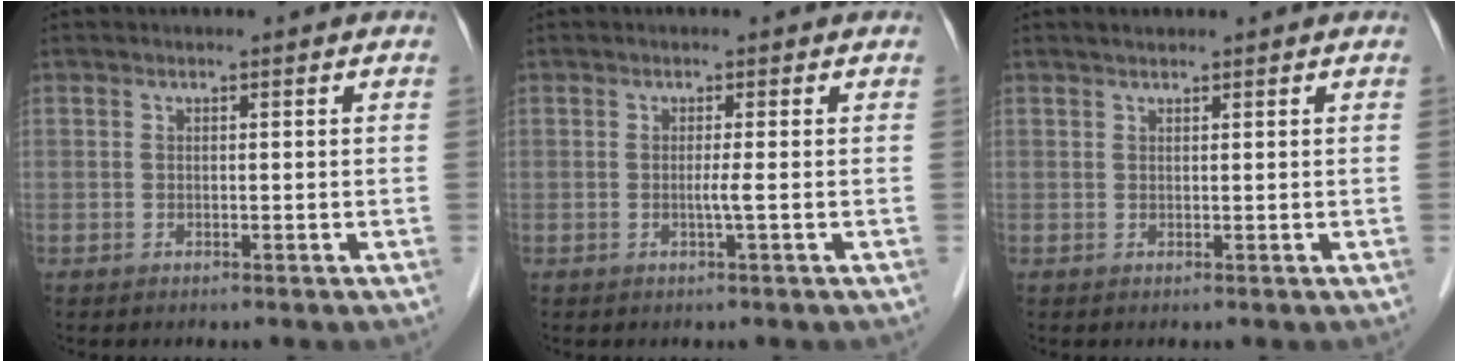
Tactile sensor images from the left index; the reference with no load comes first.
{"total": 1.3, "force": [-0.2, -0.6, 1.1], "torque": [-0.013, -0.001, -0.008]}
{"total": 1.0, "force": [0.9, 0.3, 0.4], "torque": [-0.014, 0.009, 0.019]}